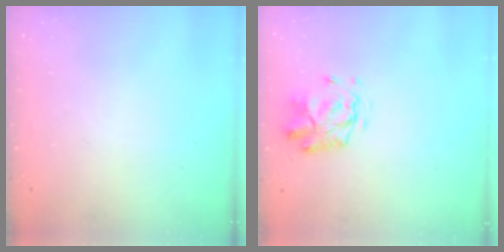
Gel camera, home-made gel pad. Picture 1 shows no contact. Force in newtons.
{"total": 2.7, "press": 2.3, "slide": 1.3}